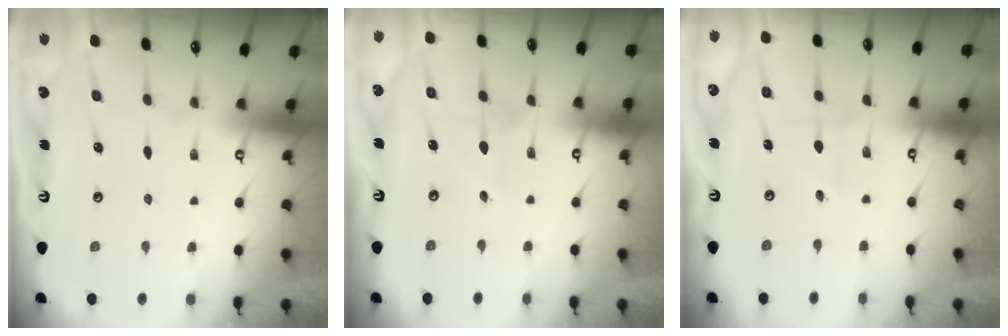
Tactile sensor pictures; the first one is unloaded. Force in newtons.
{"total": 2.0, "press": 2.0, "slide": 0.2}
{"total": 2.2, "press": 2.2, "slide": 0.3}